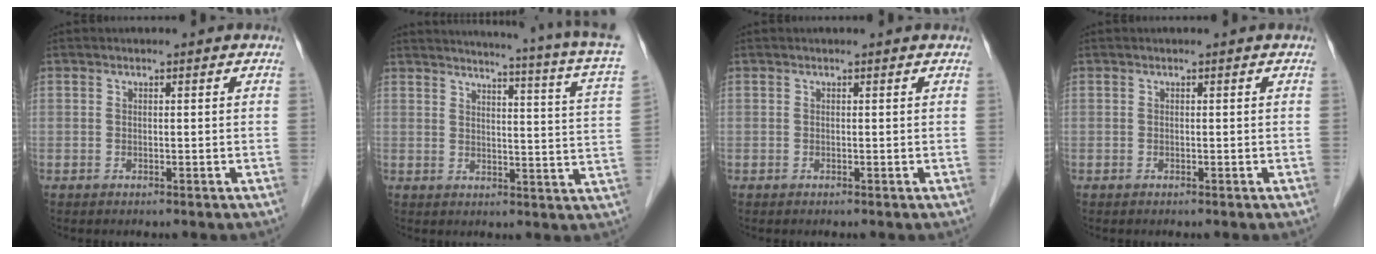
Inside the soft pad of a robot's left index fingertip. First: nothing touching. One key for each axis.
{"total": 18.4, "fx": 15.8, "fy": -1.2, "fz": 9.4, "tx": -0.141, "ty": -0.068, "tz": 0.171}
{"total": 0.7, "fx": 0.7, "fy": 0.0, "fz": 0.1, "tx": -0.007, "ty": 0.002, "tz": 0.006}
{"total": 0.0}